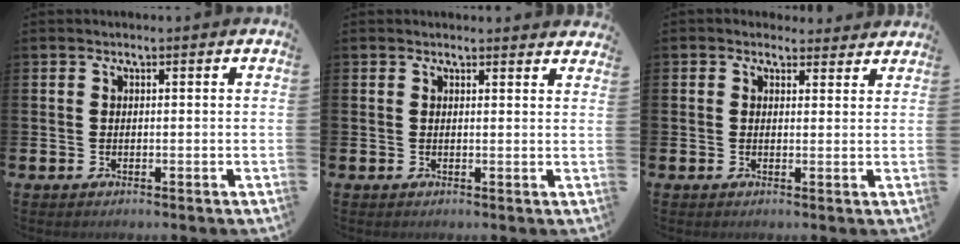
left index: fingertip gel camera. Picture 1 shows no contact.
{"total": 1.4, "force": [1.4, 0.0, -0.1], "torque": [0.009, -0.010, 0.024]}
{"total": 2.1, "force": [2.0, 0.8, -0.1], "torque": [0.005, -0.008, 0.034]}